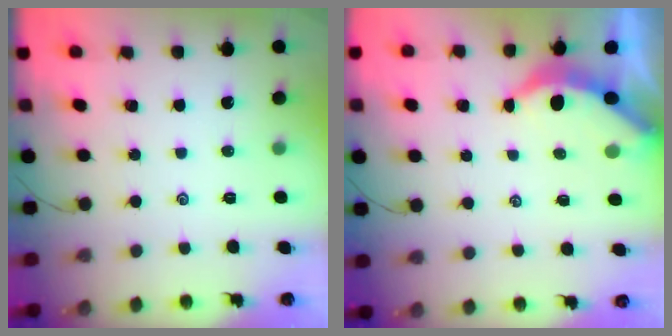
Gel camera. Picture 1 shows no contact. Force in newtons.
{"total": 3.8, "press": 3.7, "slide": 0.5}